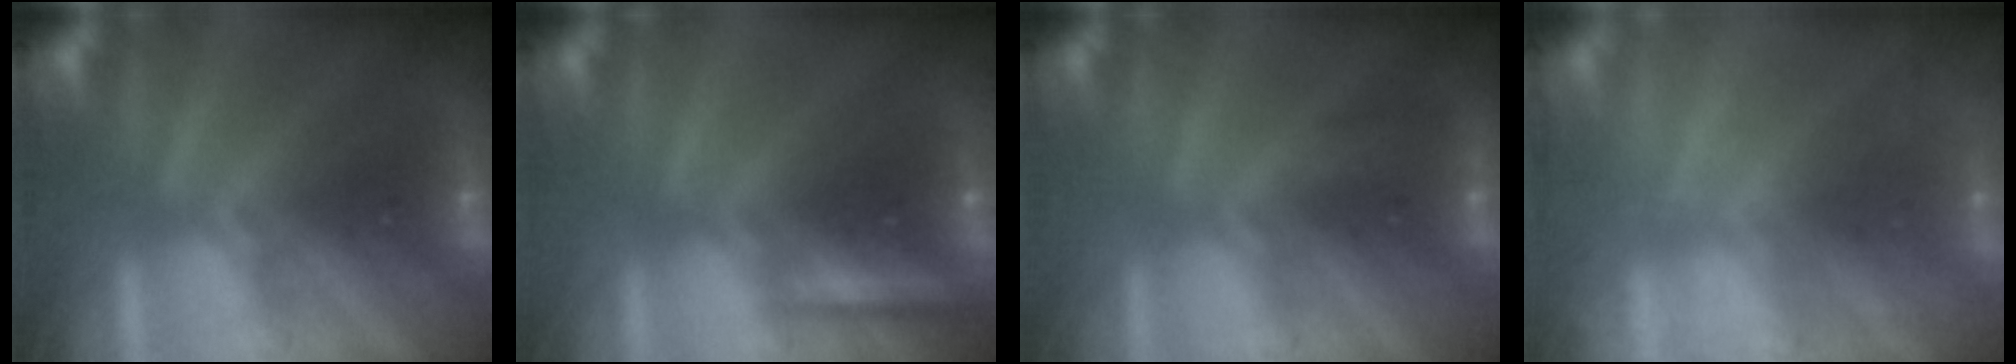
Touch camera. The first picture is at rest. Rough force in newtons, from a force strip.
{"total": 2.3}
{"total": 3.0}
{"total": 2.3}